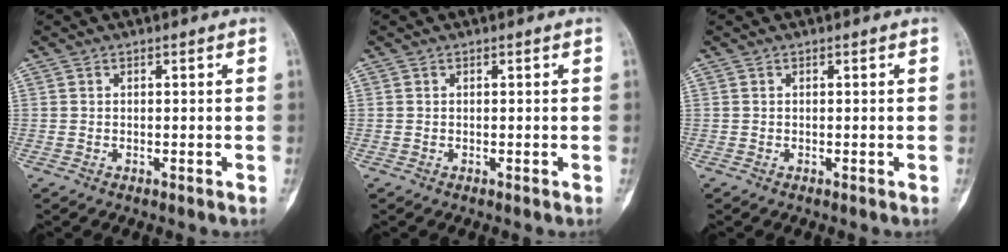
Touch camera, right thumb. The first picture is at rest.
{"total": 0.0}
{"total": 0.0}